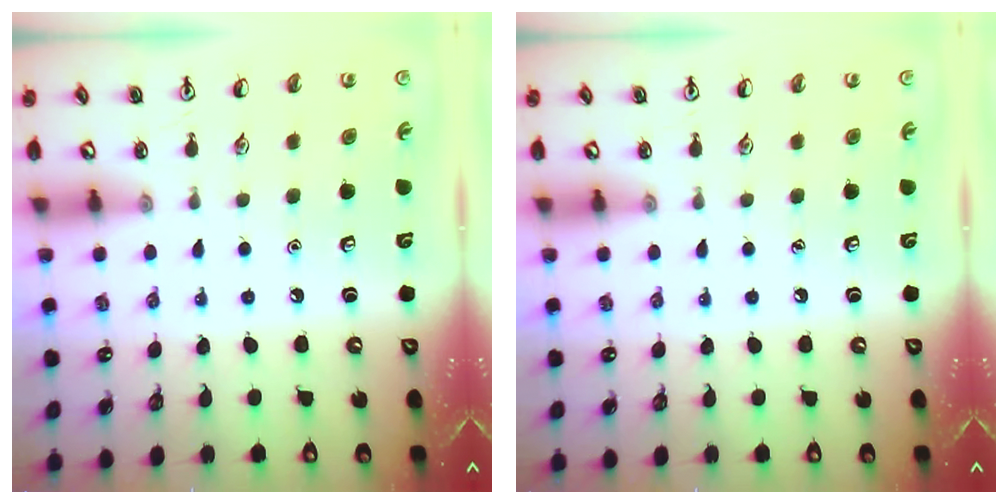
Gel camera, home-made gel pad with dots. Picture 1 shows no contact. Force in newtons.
{"total": 0.0}